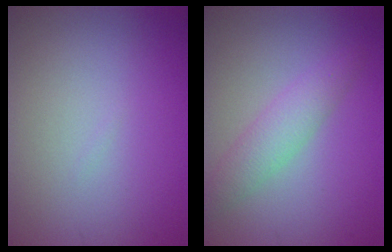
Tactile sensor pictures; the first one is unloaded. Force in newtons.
{"total": 2.8, "press": 2.8, "slide": 0.1}